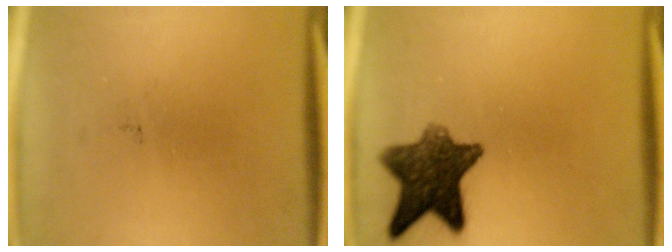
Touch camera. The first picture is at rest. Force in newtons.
{"total": 10.5}